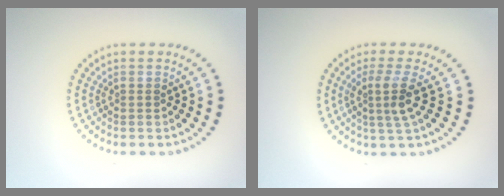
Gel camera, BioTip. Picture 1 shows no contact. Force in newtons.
{"total": 2.7, "press": 2.0, "slide": 1.8}